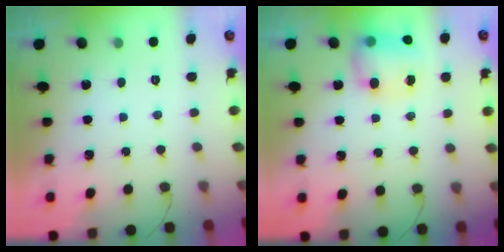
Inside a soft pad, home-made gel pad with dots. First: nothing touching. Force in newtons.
{"total": 8.8, "press": 8.4, "slide": 2.8}